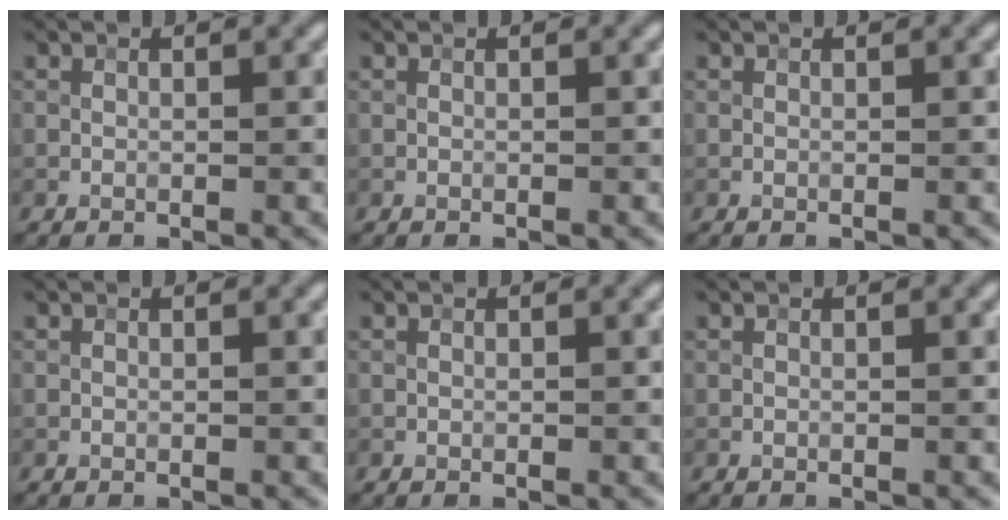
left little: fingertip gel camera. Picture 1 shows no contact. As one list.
[{"total": 0.0}, {"total": 0.0}, {"total": 0.0}, {"total": 0.0}, {"total": 0.0}]